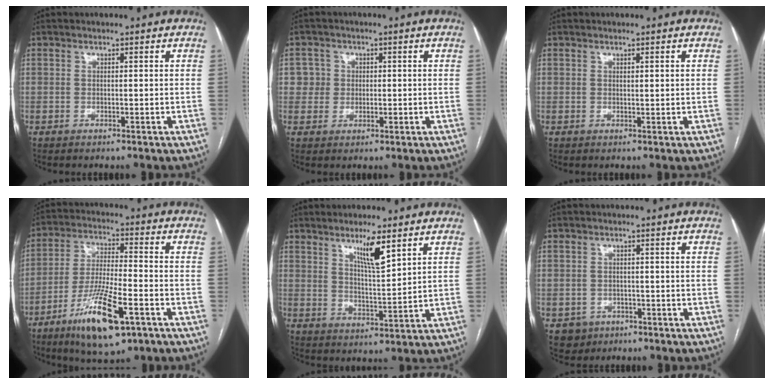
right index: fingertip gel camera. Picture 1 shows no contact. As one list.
[{"total": 3.4, "force": [0.5, 3.4, 0.0], "torque": [0.018, 0.007, 0.005]}, {"total": 0.9, "force": [0.5, 0.2, 0.7], "torque": [-0.016, 0.002, 0.007]}, {"total": 13.9, "force": [-7.2, 2.8, 11.5], "torque": [-0.221, -0.020, -0.122]}, {"total": 6.6, "force": [4.1, 0.7, 5.1], "torque": [-0.092, -0.010, 0.074]}, {"total": 3.7, "force": [-1.6, 3.3, 0.3], "torque": [0.001, 0.008, -0.021]}]